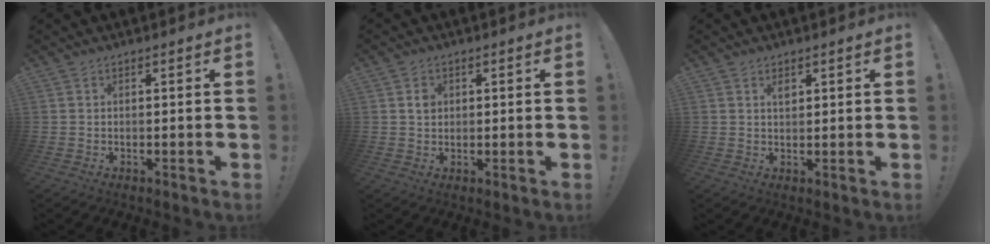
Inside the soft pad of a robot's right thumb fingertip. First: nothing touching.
{"total": 2.6, "force": [0.6, 2.2, 1.3], "torque": [-0.007, -0.003, 0.007]}
{"total": 1.7, "force": [1.1, 0.9, 1.0], "torque": [0.001, -0.009, 0.015]}